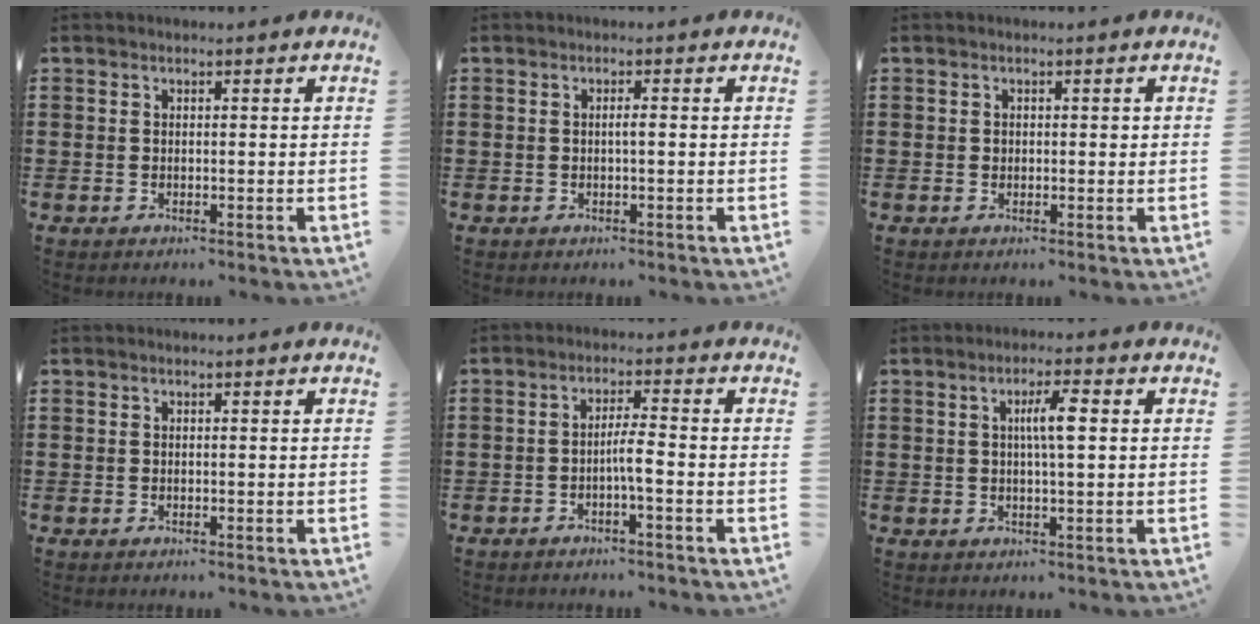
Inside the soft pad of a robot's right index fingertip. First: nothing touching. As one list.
[{"total": 1.0, "force": [-0.2, 0.1, 1.0], "torque": [-0.019, -0.001, -0.004]}, {"total": 0.8, "force": [0.2, 0.6, 0.4], "torque": [-0.010, 0.004, 0.003]}, {"total": 0.0}, {"total": 3.4, "force": [-1.3, 0.2, 3.1], "torque": [-0.057, -0.001, -0.026]}, {"total": 4.4, "force": [0.7, 0.8, 4.2], "torque": [-0.083, 0.006, 0.008]}]